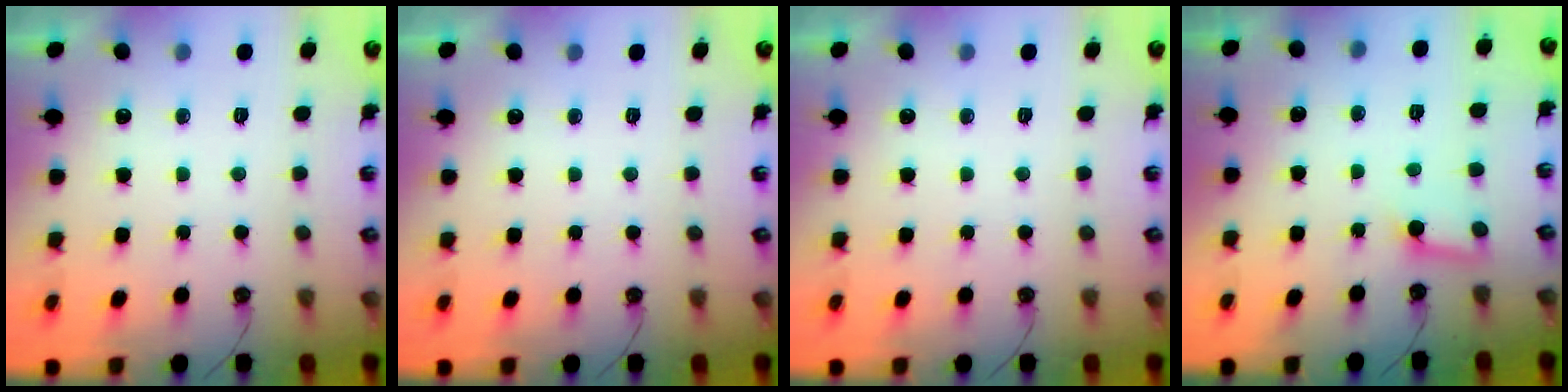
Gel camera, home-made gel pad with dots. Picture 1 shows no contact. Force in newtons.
{"total": 0.0}
{"total": 0.0}
{"total": 3.5, "press": 3.5, "slide": 0.4}